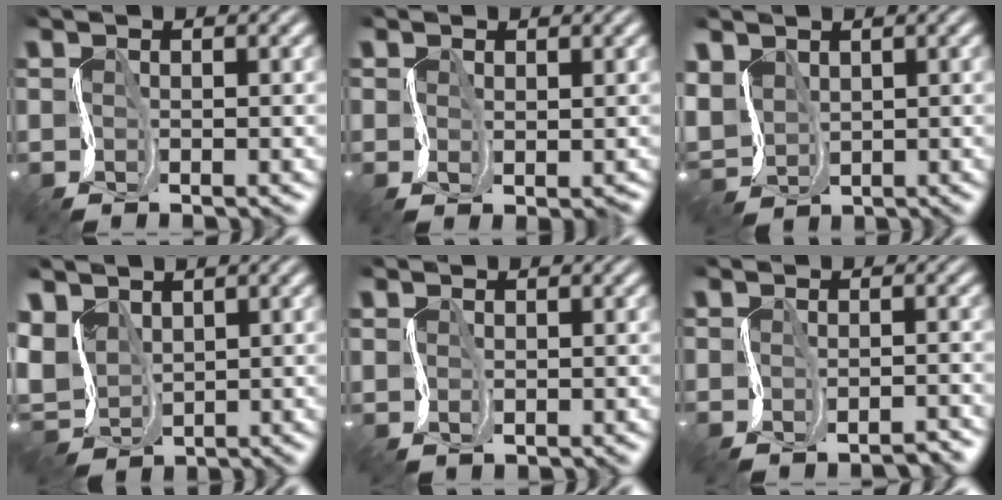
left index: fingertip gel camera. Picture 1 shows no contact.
{"total": 0.6, "force": [0.1, 0.6, 0.1], "torque": [-0.007, 0.003, -0.001]}
{"total": 2.2, "force": [1.4, 1.4, -1.0], "torque": [-0.008, 0.007, 0.024]}
{"total": 2.5, "force": [1.4, 2.1, -0.2], "torque": [-0.021, 0.011, 0.017]}
{"total": 1.1, "force": [0.2, 0.3, -1.0], "torque": [0.008, 0.003, 0.005]}
{"total": 1.8, "force": [-1.7, 0.3, -0.5], "torque": [0.003, 0.004, -0.033]}